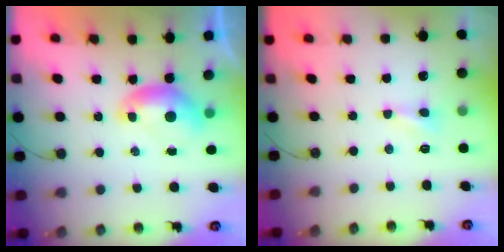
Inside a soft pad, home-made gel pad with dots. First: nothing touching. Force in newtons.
{"total": 0.6, "press": 0.5, "slide": 0.3}